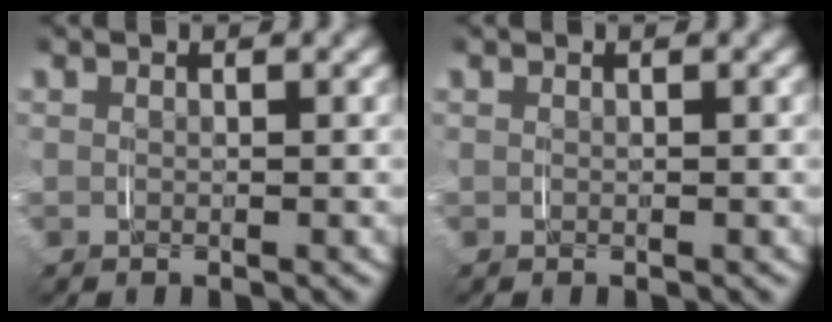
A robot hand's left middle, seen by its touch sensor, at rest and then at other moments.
{"total": 0.0}